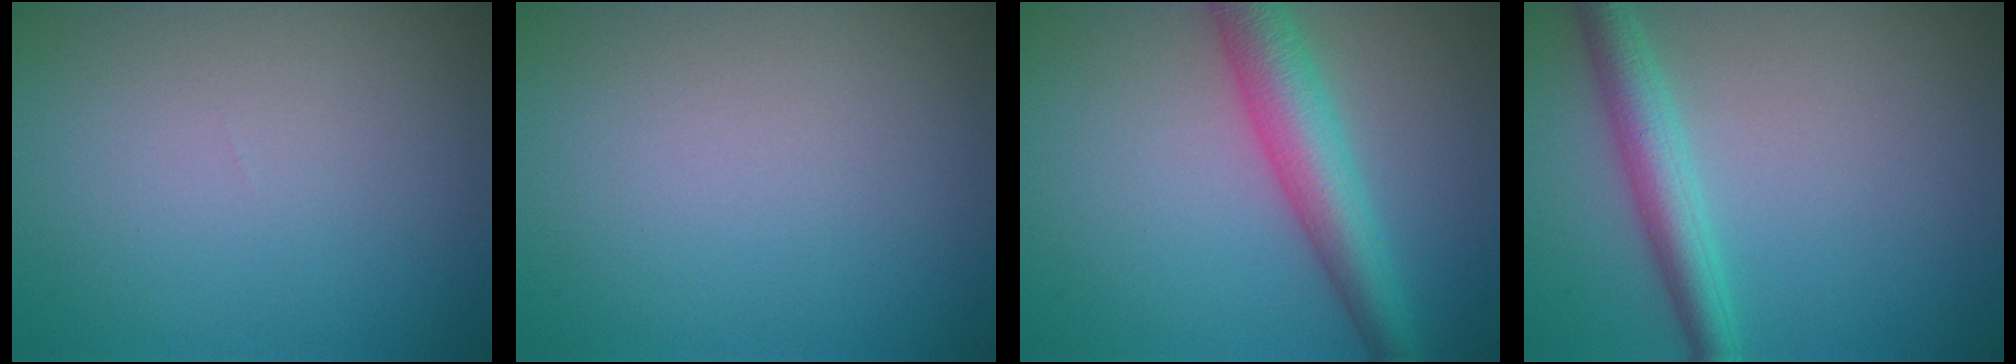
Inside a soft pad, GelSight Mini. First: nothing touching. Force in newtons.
{"total": 0.0}
{"total": 5.6, "press": 5.6, "slide": 0.1}
{"total": 3.8, "press": 3.8, "slide": 0.2}